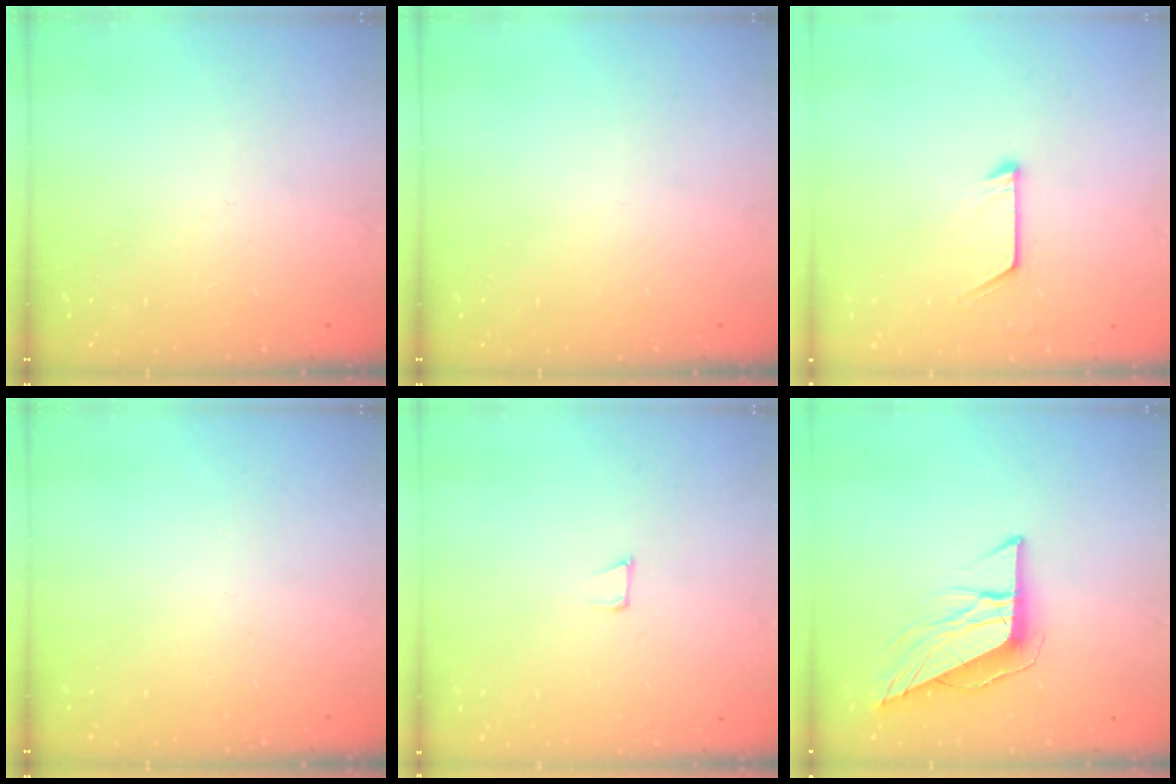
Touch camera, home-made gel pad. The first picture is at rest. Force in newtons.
{"total": 0.0}
{"total": 6.3, "press": 6.3, "slide": 0.5}
{"total": 0.0}
{"total": 4.9, "press": 4.7, "slide": 1.0}
{"total": 9.3, "press": 9.2, "slide": 1.6}